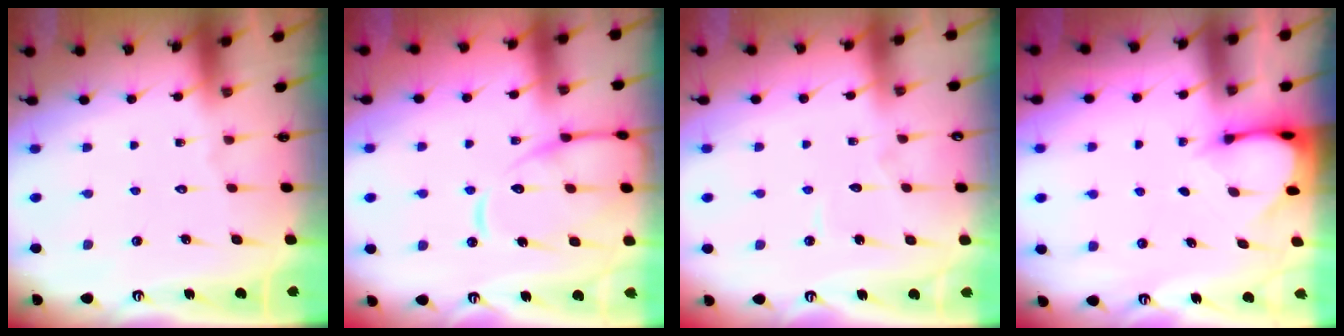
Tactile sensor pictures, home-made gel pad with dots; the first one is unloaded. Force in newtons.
{"total": 15.1, "press": 15.0, "slide": 1.4}
{"total": 2.9, "press": 2.9, "slide": 0.2}
{"total": 3.1, "press": 3.1, "slide": 0.2}